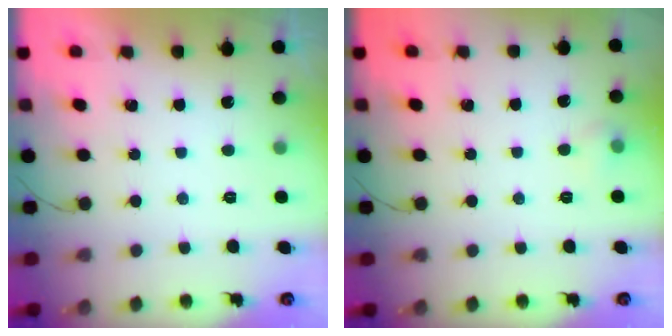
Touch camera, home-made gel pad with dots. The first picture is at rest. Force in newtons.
{"total": 4.5, "press": 4.2, "slide": 1.6}